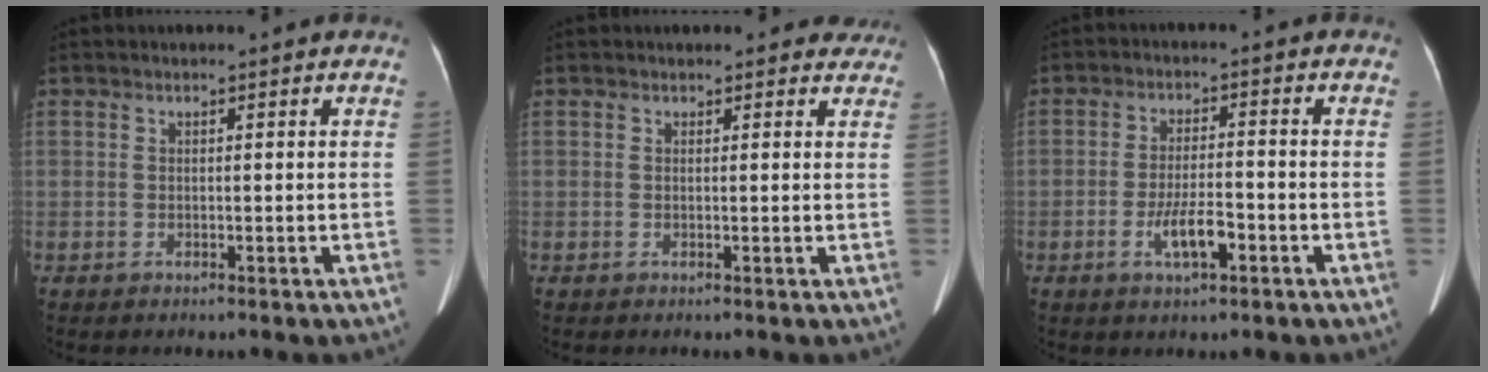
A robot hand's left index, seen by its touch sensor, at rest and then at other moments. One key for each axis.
{"total": 2.8, "fx": 2.4, "fy": 1.5, "fz": 0.3, "tx": 0.009, "ty": -0.001, "tz": 0.008}
{"total": 5.5, "fx": -2.4, "fy": 1.5, "fz": 4.7, "tx": -0.092, "ty": 0.000, "tz": -0.041}